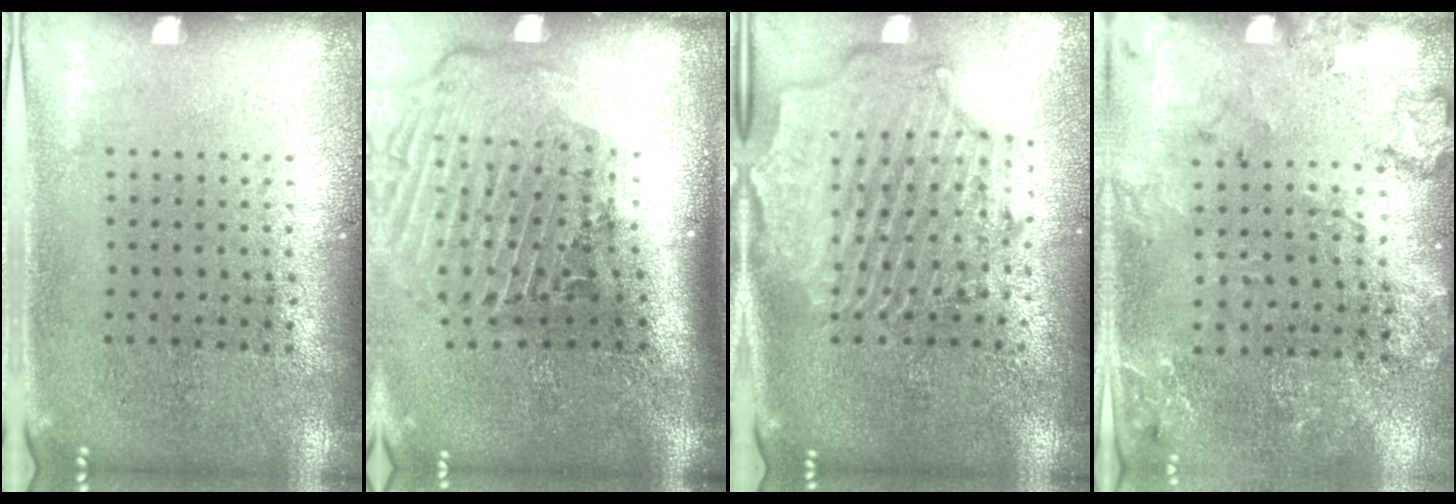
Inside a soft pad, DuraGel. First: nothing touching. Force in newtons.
{"total": 2.9, "press": 2.0, "slide": 2.1}
{"total": 2.6, "press": 2.3, "slide": 1.1}
{"total": 1.8, "press": 1.7, "slide": 0.4}